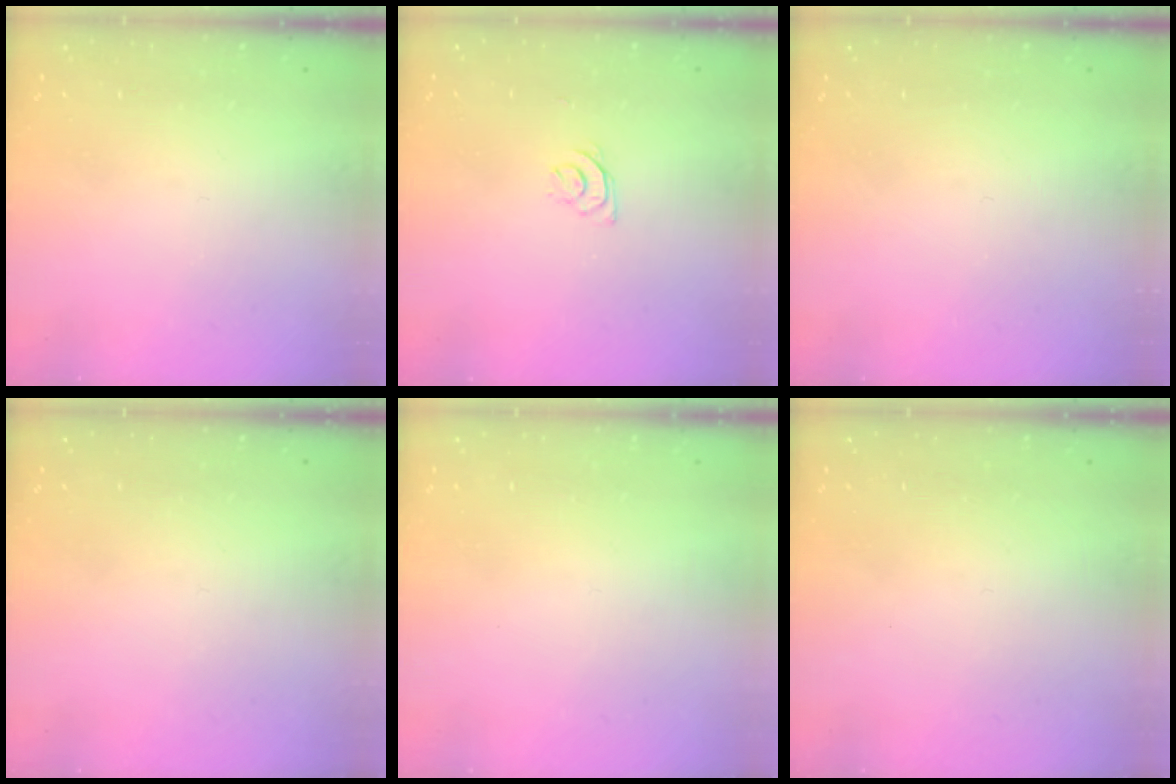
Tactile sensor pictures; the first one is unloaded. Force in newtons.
{"total": 4.7, "press": 4.7, "slide": 0.5}
{"total": 0.0}
{"total": 0.0}
{"total": 1.7, "press": 1.7, "slide": 0.2}
{"total": 1.7, "press": 1.6, "slide": 0.1}